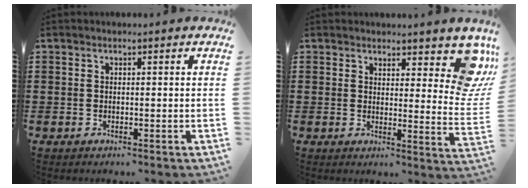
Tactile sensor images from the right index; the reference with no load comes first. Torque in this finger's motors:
{"motor_torque": [0.50, 0.47, 0.39, 0.03]}